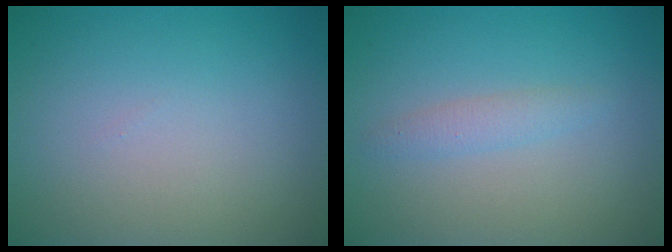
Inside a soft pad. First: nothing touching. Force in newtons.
{"total": 1.4, "press": 1.4, "slide": 0.0}